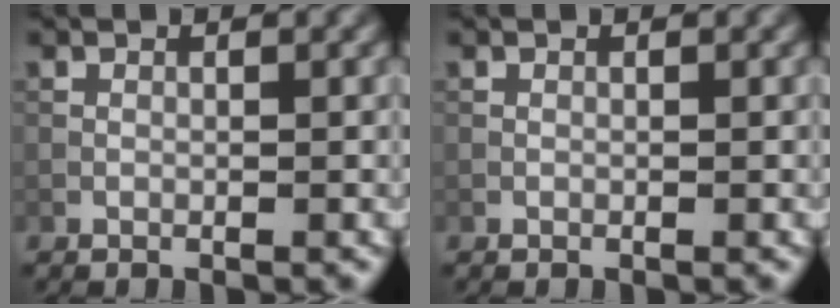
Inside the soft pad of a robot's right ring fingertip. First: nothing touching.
{"total": 0.0}